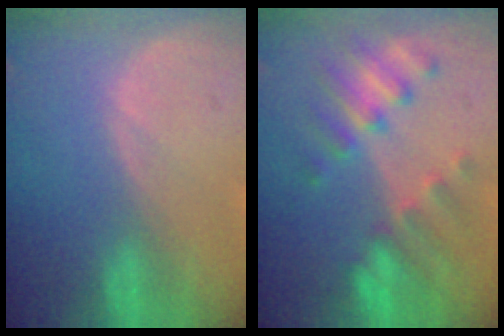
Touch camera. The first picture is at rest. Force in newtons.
{"total": 7.5, "press": 7.5, "slide": 0.5}